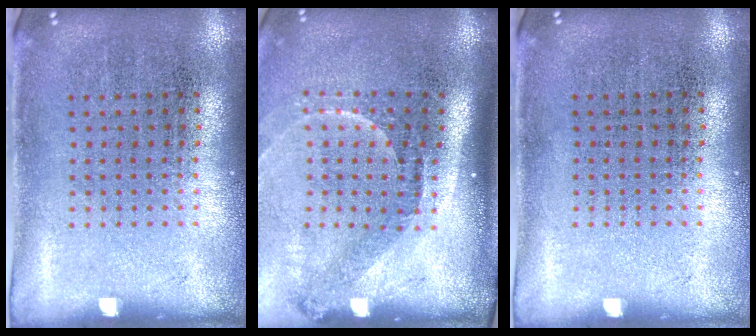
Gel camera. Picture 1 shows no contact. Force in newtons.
{"total": 2.2, "press": 1.5, "slide": 1.6}
{"total": 0.0}